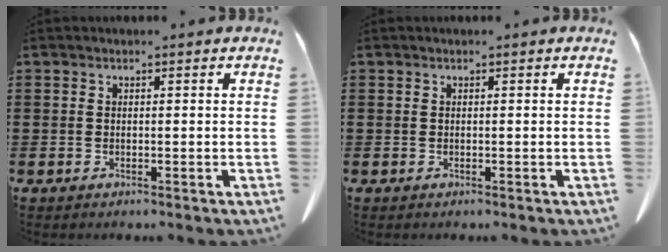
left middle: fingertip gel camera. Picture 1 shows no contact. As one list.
[{"total": 0.0}]